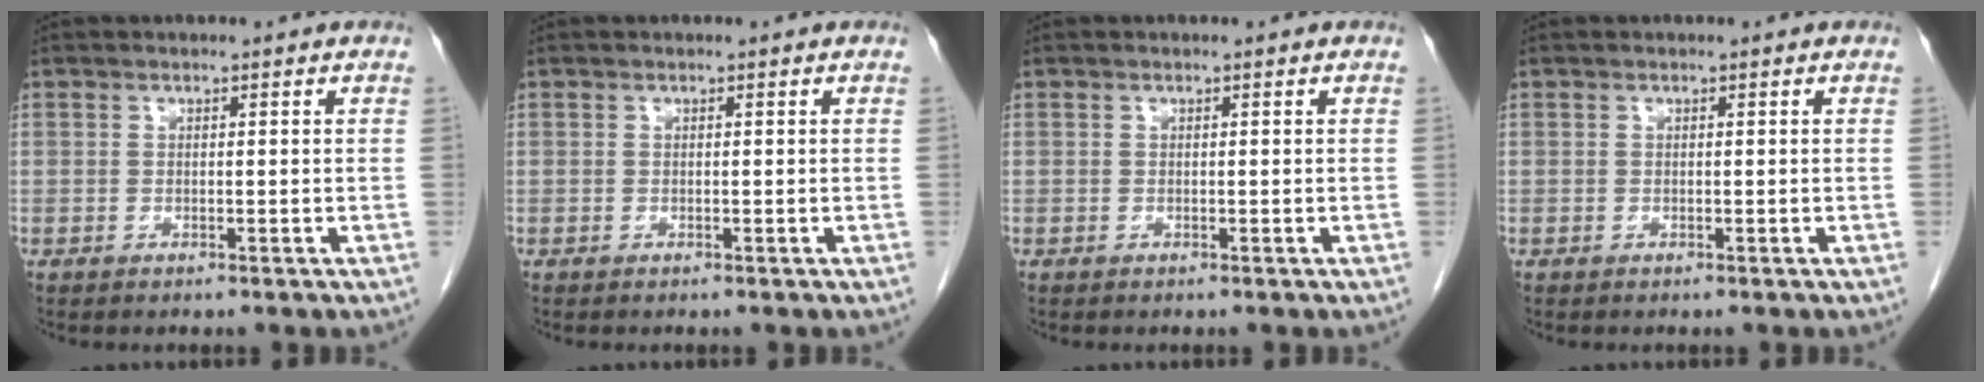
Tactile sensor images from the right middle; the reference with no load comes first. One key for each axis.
{"total": 0.0}
{"total": 0.0}
{"total": 0.0}